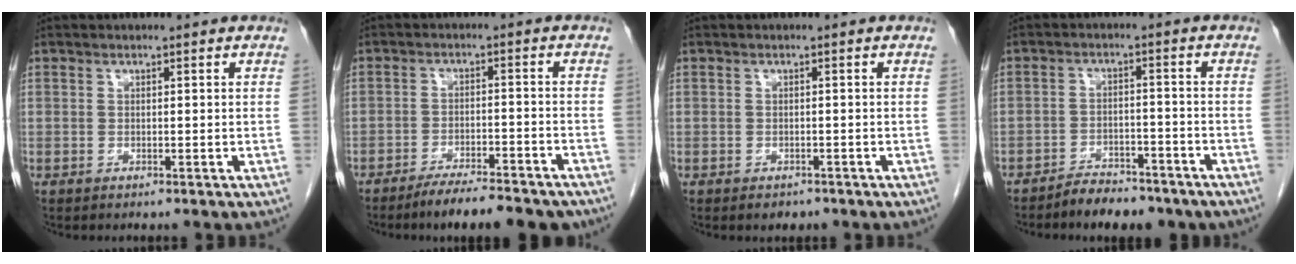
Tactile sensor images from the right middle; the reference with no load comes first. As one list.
[{"total": 11.0, "force": [-9.5, 1.9, 5.2], "torque": [-0.063, 0.000, -0.136]}, {"total": 1.6, "force": [-1.2, 0.9, 0.5], "torque": [-0.008, 0.001, -0.010]}, {"total": 6.9, "force": [-5.8, 2.7, 2.6], "torque": [-0.037, 0.003, -0.086]}]